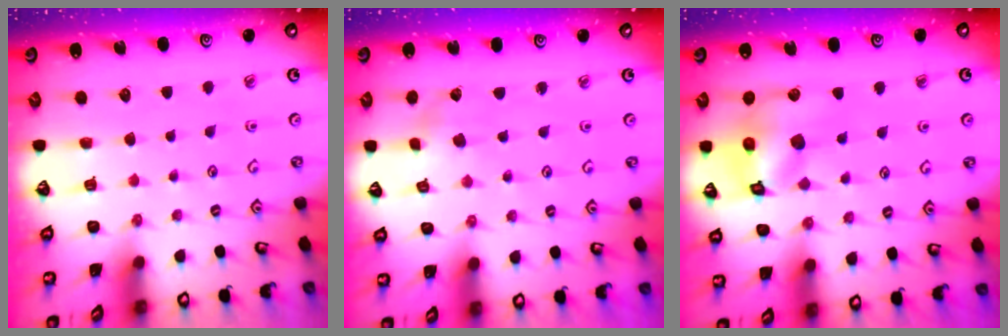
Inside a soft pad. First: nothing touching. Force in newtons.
{"total": 2.0, "press": 2.0, "slide": 0.4}
{"total": 14.6, "press": 14.5, "slide": 2.1}